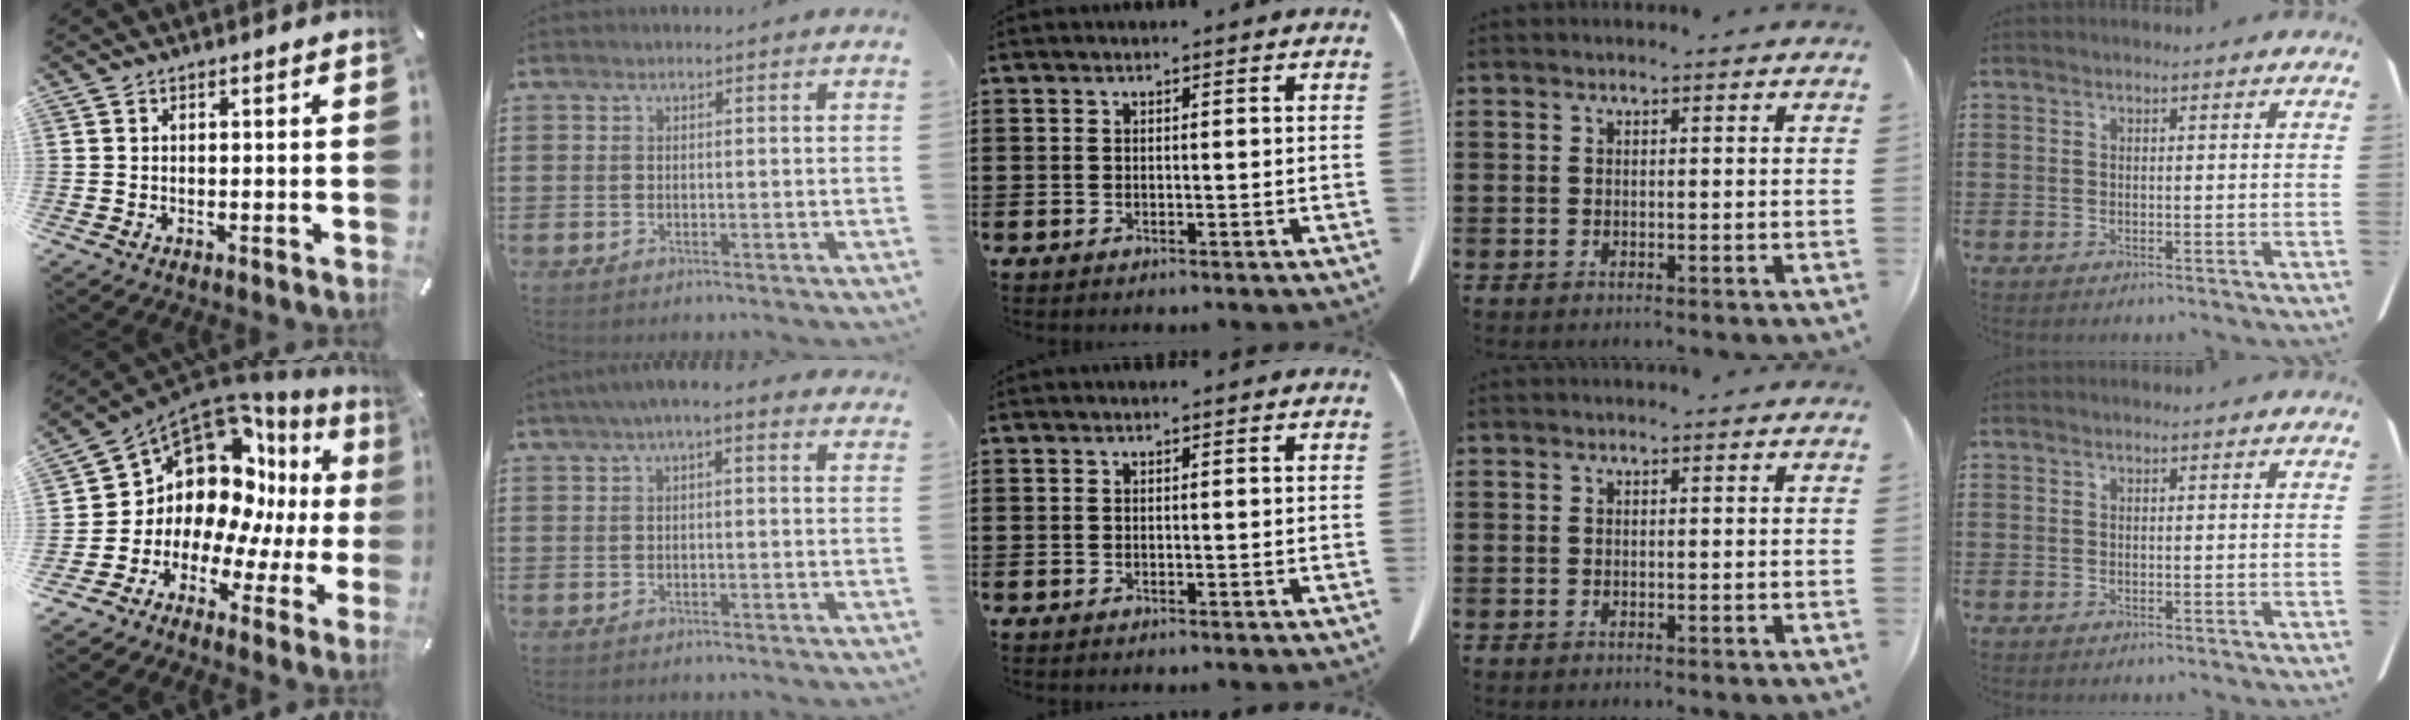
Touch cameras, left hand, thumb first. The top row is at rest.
{"thumb": {"total": 13.1, "force": [5.3, 10.0, 6.5], "torque": [-0.131, -0.083, 0.091]}, "index": {"total": 3.2, "force": [1.8, 0.6, 2.6], "torque": [-0.053, 0.006, 0.031]}}